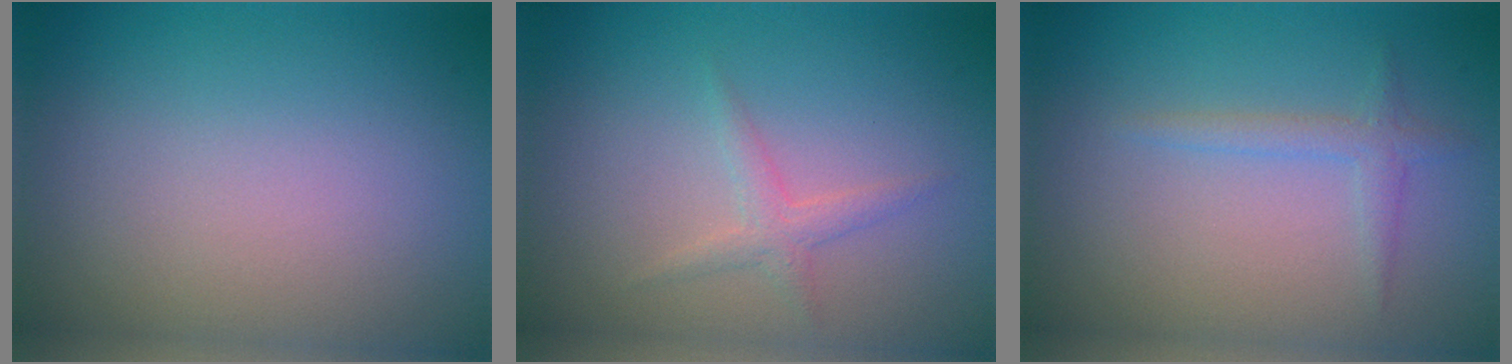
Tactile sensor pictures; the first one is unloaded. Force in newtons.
{"total": 1.5, "press": 1.5, "slide": 0.0}
{"total": 1.4, "press": 1.4, "slide": 0.1}